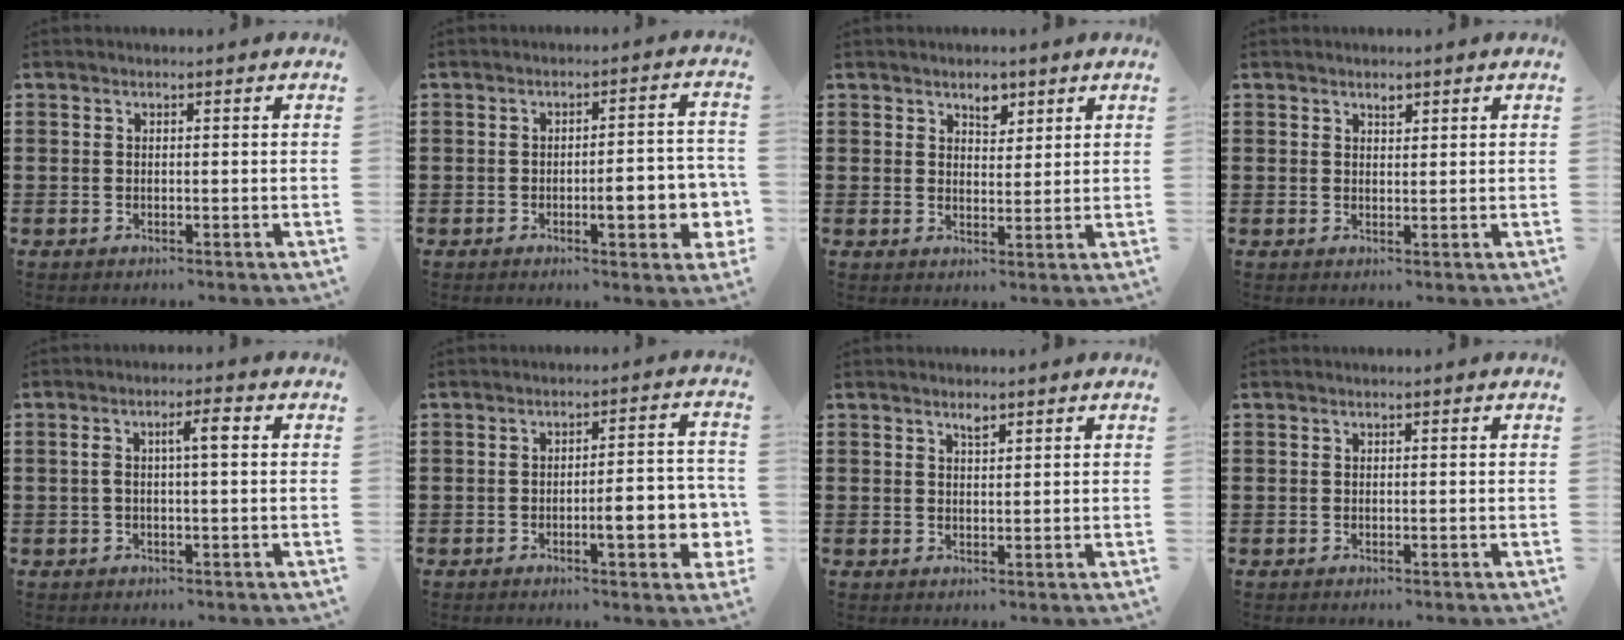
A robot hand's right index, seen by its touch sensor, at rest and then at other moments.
{"total": 6.8, "force": [-1.8, 1.7, 6.3], "torque": [-0.084, -0.006, -0.031]}
{"total": 3.3, "force": [2.3, 1.8, 1.5], "torque": [-0.020, -0.001, 0.039]}
{"total": 1.3, "force": [0.9, 0.6, 0.6], "torque": [-0.014, 0.002, 0.018]}
{"total": 3.6, "force": [0.4, 0.6, 3.5], "torque": [-0.060, 0.004, 0.000]}
{"total": 7.6, "force": [-2.2, 1.9, 7.0], "torque": [-0.096, -0.006, -0.037]}
{"total": 1.4, "force": [1.1, 0.4, 0.7], "torque": [-0.009, -0.001, 0.017]}
{"total": 0.0}